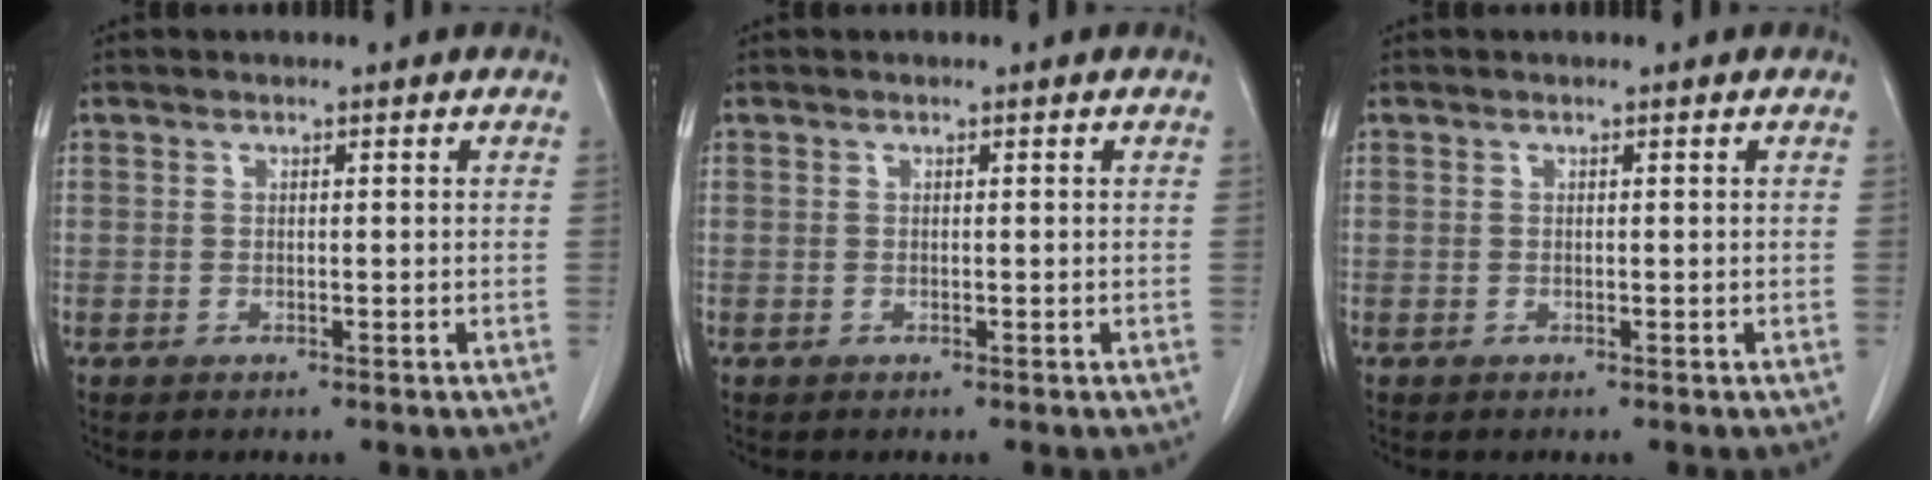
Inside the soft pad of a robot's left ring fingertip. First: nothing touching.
{"total": 0.0}
{"total": 0.0}